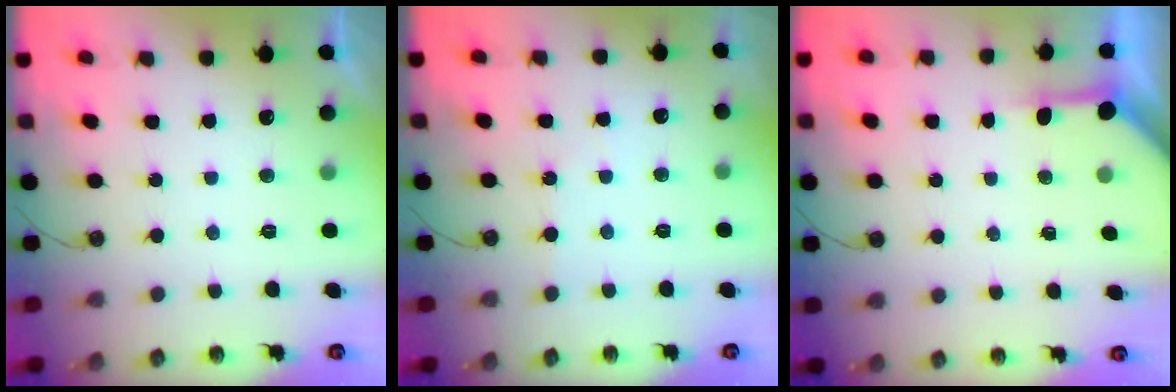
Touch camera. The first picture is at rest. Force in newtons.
{"total": 2.5, "press": 2.5, "slide": 0.4}
{"total": 3.8, "press": 3.8, "slide": 0.2}